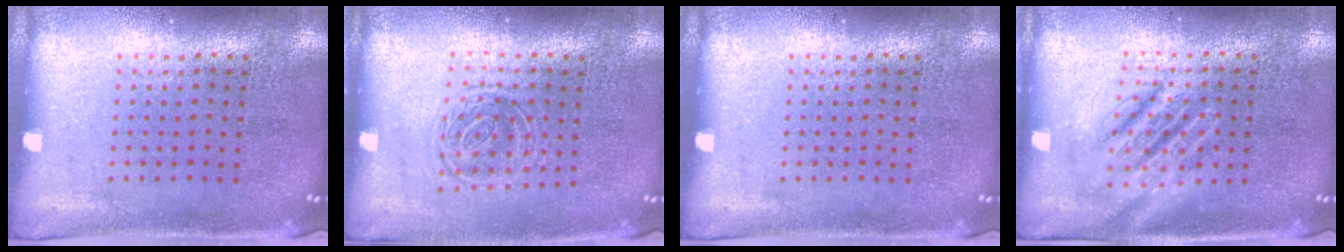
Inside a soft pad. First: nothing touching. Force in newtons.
{"total": 1.4, "press": 1.0, "slide": 0.9}
{"total": 0.0}
{"total": 2.5, "press": 2.5, "slide": 0.3}